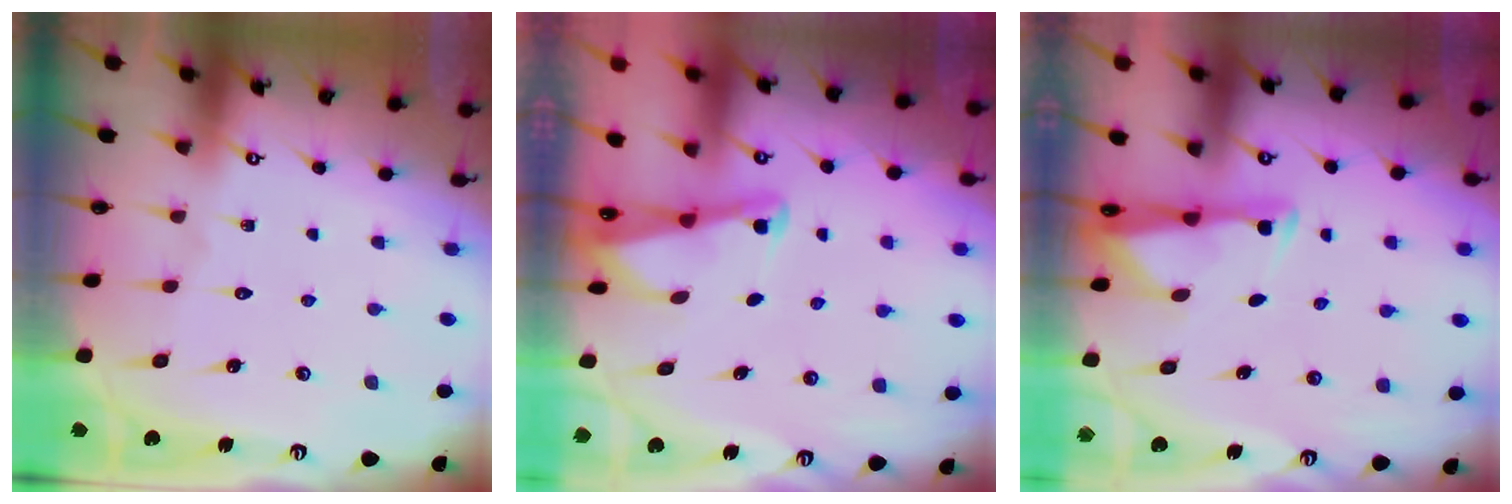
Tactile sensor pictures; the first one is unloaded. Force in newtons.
{"total": 2.2, "press": 2.2, "slide": 0.3}
{"total": 2.9, "press": 2.9, "slide": 0.4}